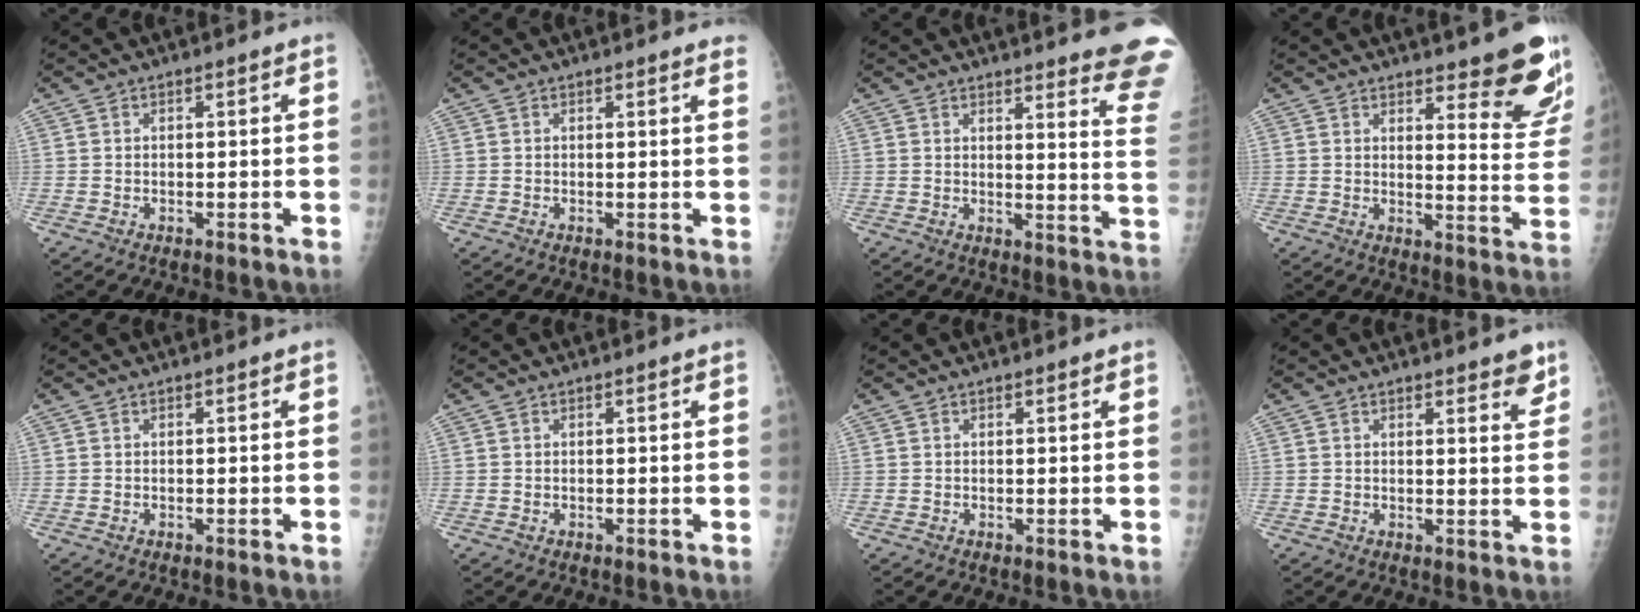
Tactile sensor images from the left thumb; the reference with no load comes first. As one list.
[{"total": 2.5, "force": [2.3, 0.2, 0.8], "torque": [-0.008, -0.008, 0.014]}, {"total": 15.9, "force": [14.4, 0.7, 6.6], "torque": [-0.055, -0.142, 0.142]}, {"total": 13.7, "force": [9.6, 3.4, 9.2], "torque": [-0.072, -0.073, 0.118]}, {"total": 0.0}, {"total": 0.0}, {"total": 0.8, "force": [0.6, 0.1, 0.5], "torque": [-0.006, -0.001, 0.008]}, {"total": 4.0, "force": [2.8, 1.1, 2.6], "torque": [-0.020, -0.017, 0.033]}]